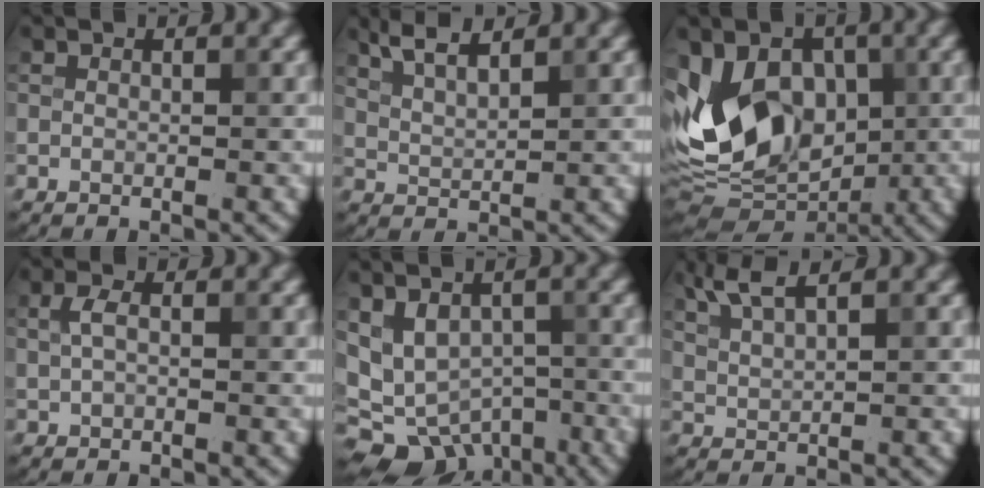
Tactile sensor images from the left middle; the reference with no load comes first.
{"total": 3.2, "force": [2.6, 0.8, 1.8], "torque": [-0.038, 0.010, 0.050]}
{"total": 11.2, "force": [-0.6, 7.8, 7.9], "torque": [-0.139, -0.001, -0.023]}
{"total": 1.6, "force": [0.3, 1.0, 1.2], "torque": [-0.029, 0.003, 0.004]}
{"total": 8.8, "force": [-3.6, 6.5, 4.6], "torque": [-0.063, -0.008, -0.042]}
{"total": 3.0, "force": [2.3, 0.6, 1.8], "torque": [-0.040, 0.007, 0.051]}